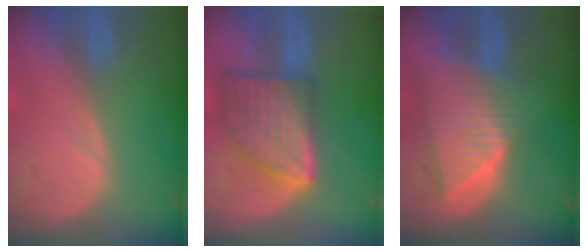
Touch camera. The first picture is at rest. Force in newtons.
{"total": 8.8, "press": 8.8, "slide": 0.5}
{"total": 9.1, "press": 8.2, "slide": 4.1}